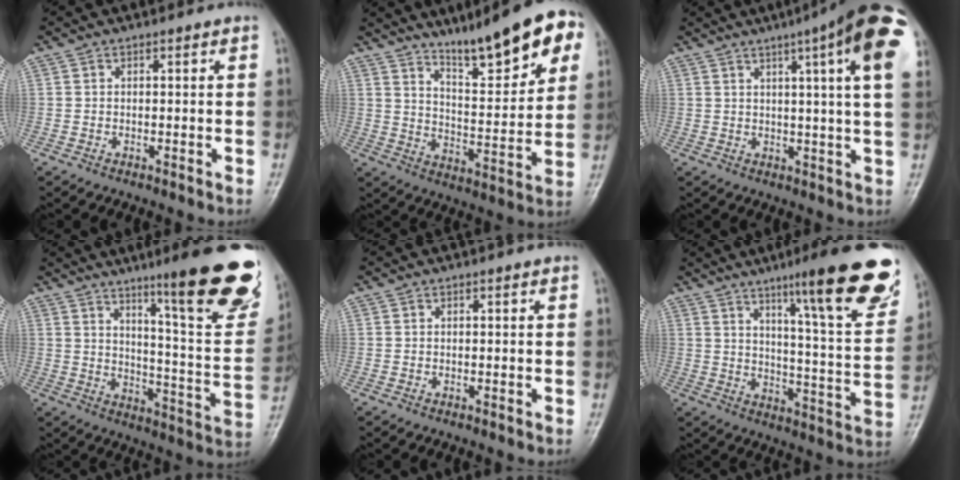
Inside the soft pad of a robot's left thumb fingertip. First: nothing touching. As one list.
[{"total": 17.1, "force": [11.0, 3.9, 12.6], "torque": [-0.150, -0.052, 0.174]}, {"total": 17.1, "force": [8.0, 1.7, 15.0], "torque": [-0.197, -0.010, 0.088]}, {"total": 23.0, "force": [14.2, 3.3, 17.8], "torque": [-0.209, -0.078, 0.205]}, {"total": 0.0}, {"total": 21.2, "force": [12.9, 2.6, 16.6], "torque": [-0.200, -0.062, 0.185]}]